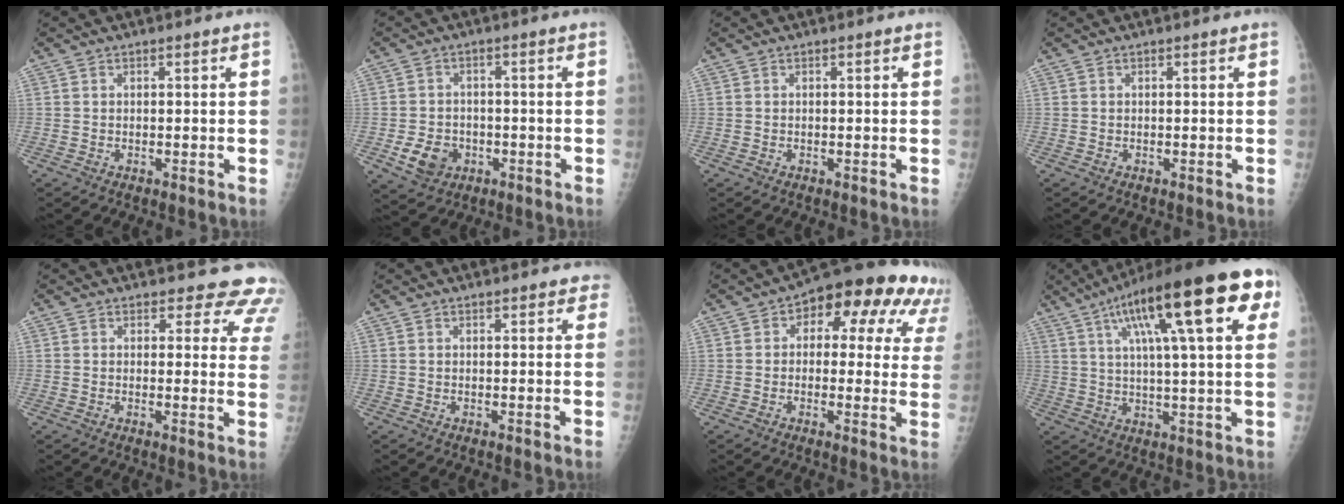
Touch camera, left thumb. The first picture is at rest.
{"total": 5.8, "force": [-2.0, 4.7, 2.7], "torque": [-0.032, 0.008, -0.027]}
{"total": 0.0}
{"total": 0.0}
{"total": 10.7, "force": [9.5, 4.4, 2.1], "torque": [0.035, -0.053, 0.075]}
{"total": 2.1, "force": [1.6, 1.2, 0.6], "torque": [0.022, -0.002, 0.009]}
{"total": 17.7, "force": [7.2, 9.7, 13.0], "torque": [-0.110, 0.017, 0.076]}
{"total": 25.2, "force": [10.3, 6.2, 22.1], "torque": [-0.324, 0.019, 0.151]}